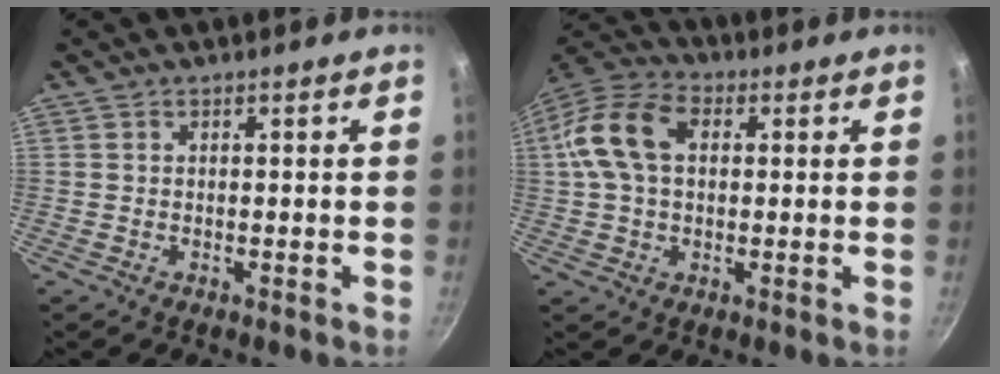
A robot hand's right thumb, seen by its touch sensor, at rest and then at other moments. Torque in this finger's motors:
{"motor_torque": [0.57, 1.54, 0.27, -0.27, 0.14]}